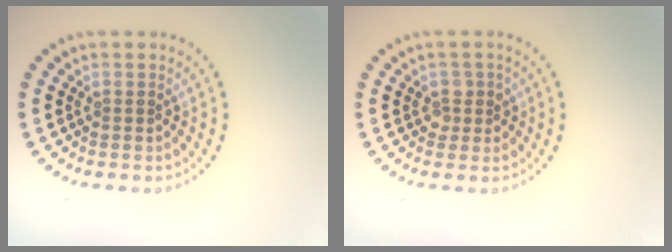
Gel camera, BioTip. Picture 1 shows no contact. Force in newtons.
{"total": 1.4, "press": 1.2, "slide": 0.7}